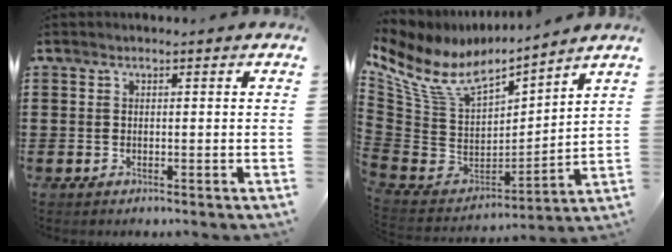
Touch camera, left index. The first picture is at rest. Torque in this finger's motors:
{"motor_torque": [2.14, 0.00, 0.45, 0.13]}